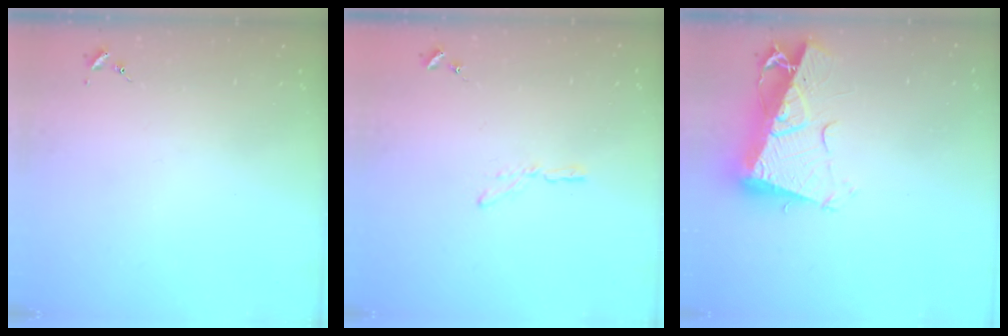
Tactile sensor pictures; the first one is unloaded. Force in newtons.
{"total": 3.1, "press": 3.1, "slide": 0.3}
{"total": 15.1, "press": 14.9, "slide": 1.8}